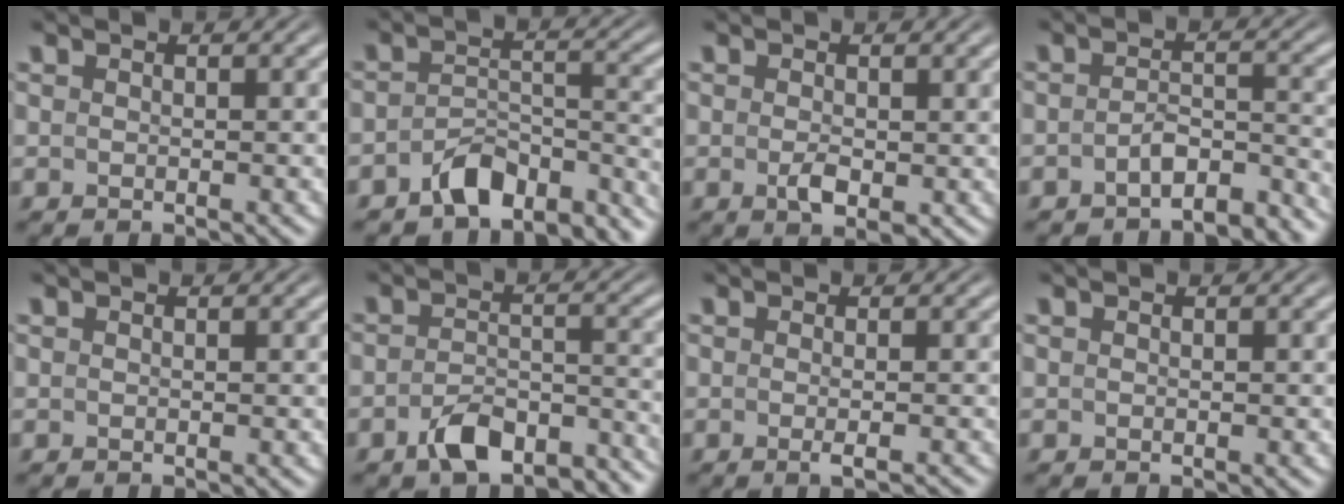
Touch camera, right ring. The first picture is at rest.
{"total": 7.0, "force": [-6.0, 2.5, 2.5], "torque": [-0.037, -0.016, -0.089]}
{"total": 2.0, "force": [-0.6, 0.8, 1.7], "torque": [-0.028, -0.013, -0.002]}
{"total": 5.5, "force": [-5.1, 1.4, 1.6], "torque": [-0.012, -0.015, -0.078]}
{"total": 0.0}
{"total": 5.5, "force": [-4.8, 1.8, 2.1], "torque": [-0.026, -0.007, -0.075]}
{"total": 1.7, "force": [-1.1, -0.2, 1.2], "torque": [-0.022, -0.001, -0.017]}
{"total": 0.0}